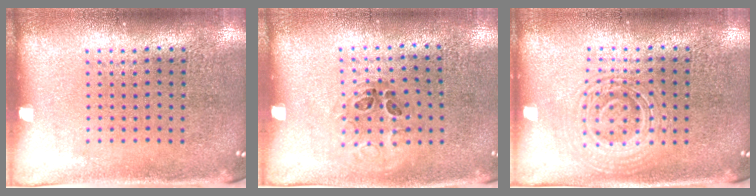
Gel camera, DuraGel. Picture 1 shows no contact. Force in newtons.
{"total": 1.0, "press": 0.7, "slide": 0.6}
{"total": 3.0, "press": 2.9, "slide": 0.5}